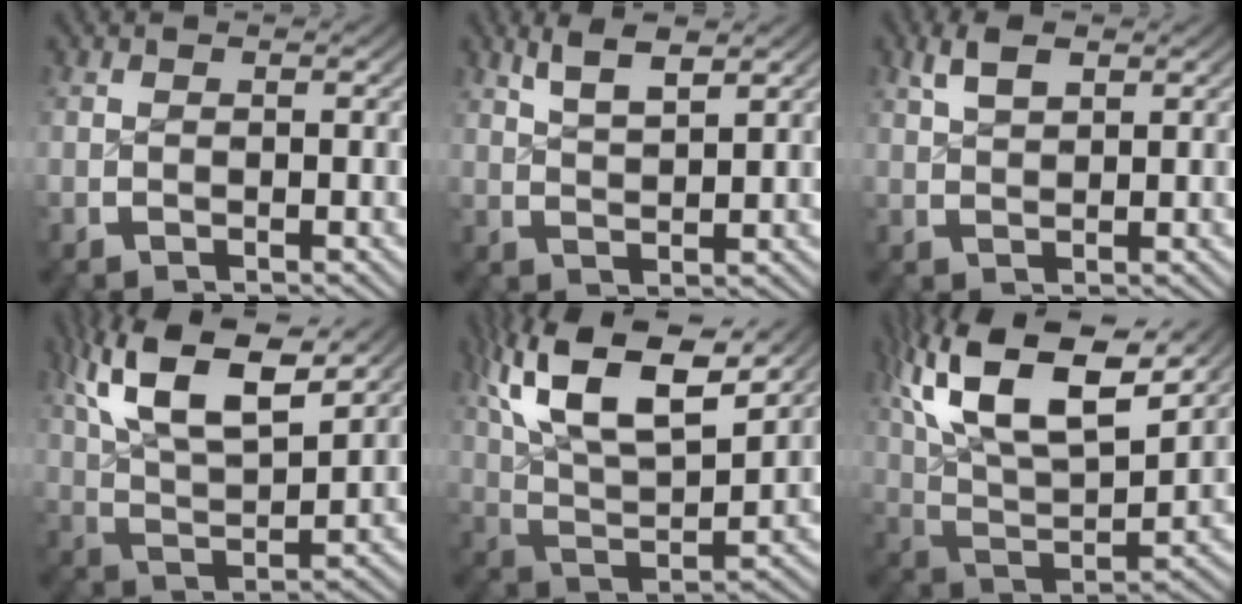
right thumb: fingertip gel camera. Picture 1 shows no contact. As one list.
[{"total": 4.1, "force": [3.3, 0.7, 2.3], "torque": [-0.038, 0.009, 0.064]}, {"total": 2.6, "force": [1.9, 0.9, 1.5], "torque": [-0.024, 0.006, 0.040]}, {"total": 10.5, "force": [4.1, 5.9, 7.7], "torque": [-0.159, -0.010, 0.069]}, {"total": 11.7, "force": [4.0, 6.9, 8.6], "torque": [-0.186, -0.016, 0.065]}, {"total": 12.9, "force": [4.1, 7.7, 9.5], "torque": [-0.205, -0.017, 0.067]}]